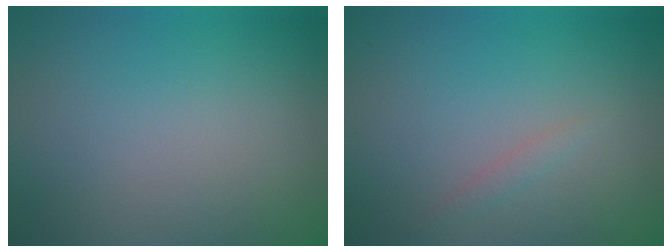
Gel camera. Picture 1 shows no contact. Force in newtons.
{"total": 0.7, "press": 0.7, "slide": 0.1}